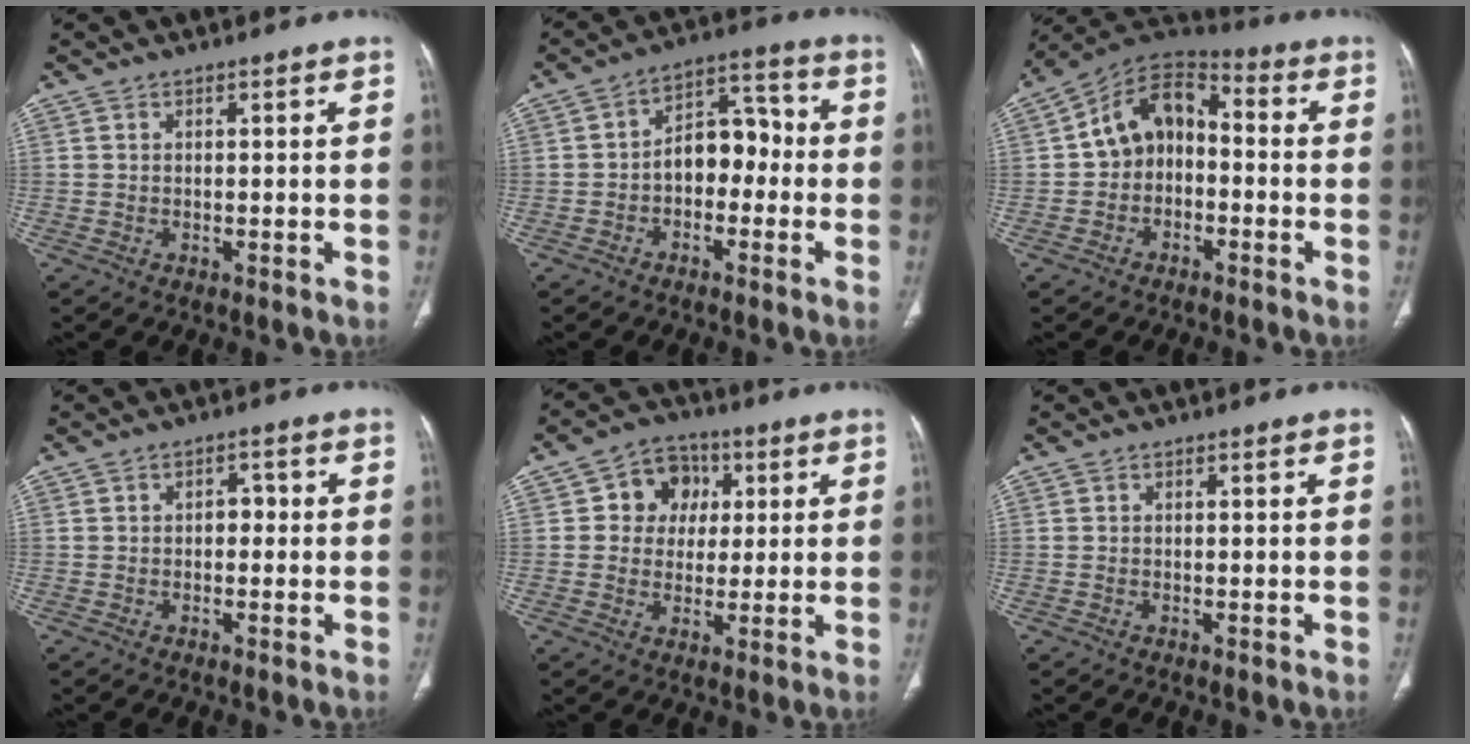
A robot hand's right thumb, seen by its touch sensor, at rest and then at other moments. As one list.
[{"total": 8.9, "force": [-1.6, 6.0, 6.3], "torque": [-0.064, 0.043, -0.040]}, {"total": 11.1, "force": [-1.0, 8.3, 7.4], "torque": [-0.094, 0.046, -0.035]}, {"total": 2.3, "force": [-0.1, 1.6, 1.6], "torque": [-0.008, 0.009, -0.009]}, {"total": 8.7, "force": [2.0, 7.6, 3.8], "torque": [-0.011, 0.004, 0.026]}, {"total": 0.0}]